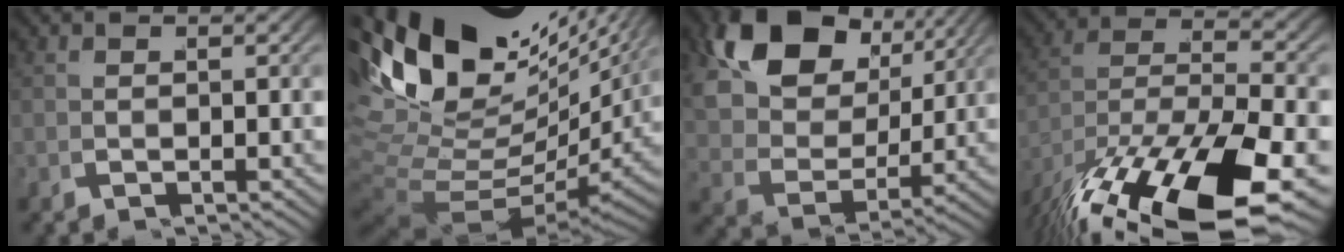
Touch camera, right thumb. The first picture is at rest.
{"total": 16.6, "force": [3.7, 10.4, 12.4], "torque": [-0.236, -0.041, 0.086]}
{"total": 11.5, "force": [5.3, 7.0, 7.4], "torque": [-0.162, -0.008, 0.096]}
{"total": 14.1, "force": [-3.5, 7.9, 11.2], "torque": [-0.243, -0.057, -0.016]}